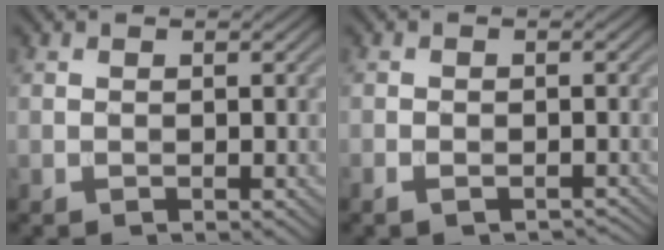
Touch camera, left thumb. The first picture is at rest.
{"total": 2.4, "force": [-1.6, 1.2, 1.2], "torque": [-0.019, -0.006, -0.022]}